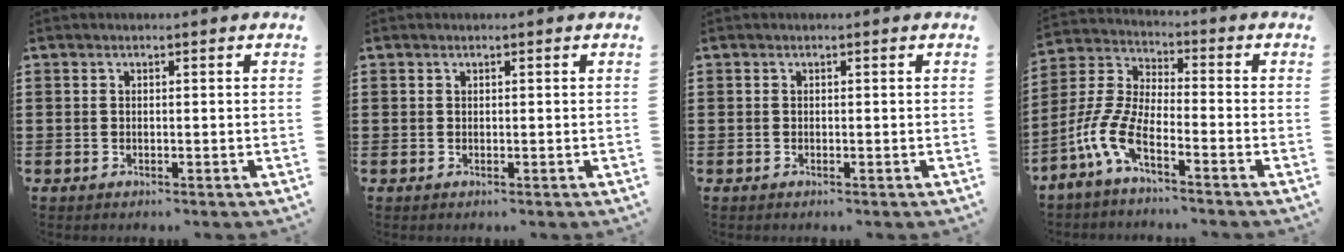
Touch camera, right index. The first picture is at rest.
{"total": 0.0}
{"total": 0.0}
{"total": 7.7, "force": [-4.9, 1.8, 5.6], "torque": [-0.161, -0.022, -0.104]}